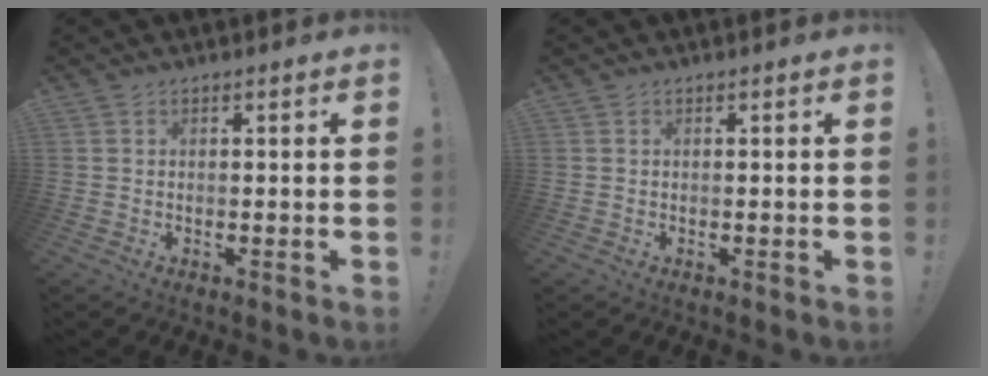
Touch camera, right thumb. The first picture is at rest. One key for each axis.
{"total": 0.0}